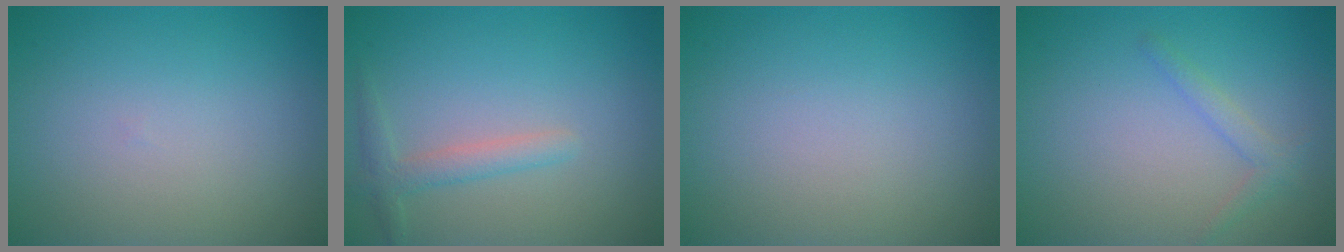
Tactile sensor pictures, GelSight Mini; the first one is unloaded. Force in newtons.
{"total": 2.0, "press": 2.0, "slide": 0.1}
{"total": 0.0}
{"total": 1.4, "press": 1.4, "slide": 0.1}